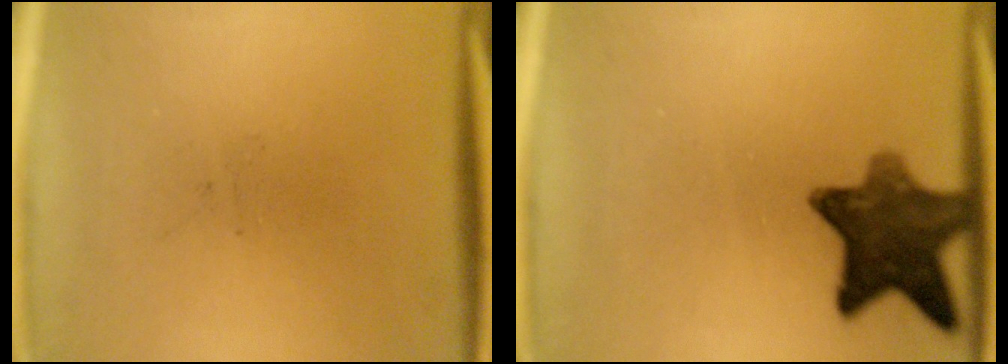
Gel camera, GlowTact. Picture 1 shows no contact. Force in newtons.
{"total": 10.1}